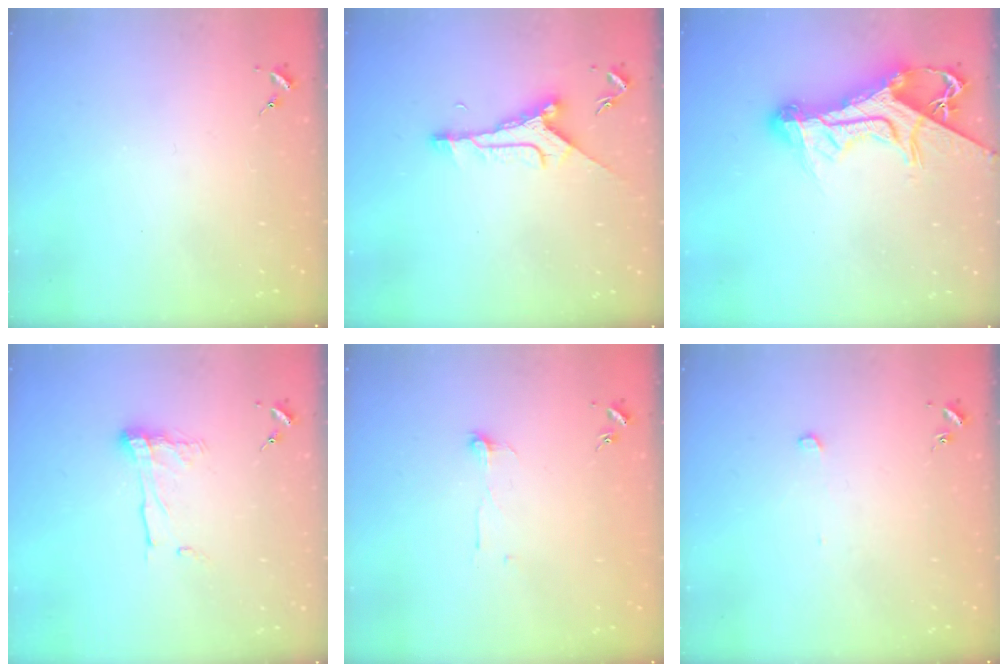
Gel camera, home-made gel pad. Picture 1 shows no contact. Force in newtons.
{"total": 8.6, "press": 8.6, "slide": 0.4}
{"total": 19.0, "press": 18.9, "slide": 1.9}
{"total": 9.6, "press": 9.5, "slide": 0.9}
{"total": 4.3, "press": 4.3, "slide": 0.5}
{"total": 2.4, "press": 2.4, "slide": 0.0}